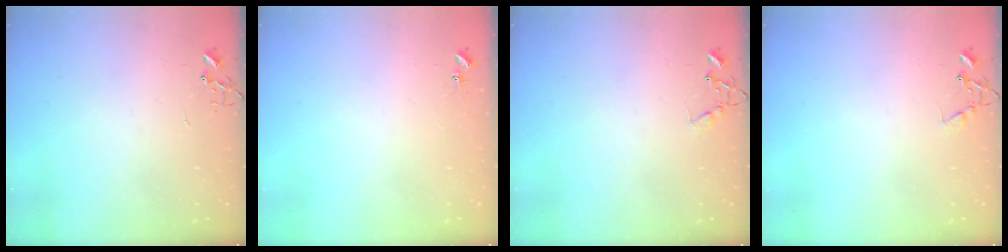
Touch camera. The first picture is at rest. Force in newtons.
{"total": 5.4, "press": 5.4, "slide": 0.6}
{"total": 7.5, "press": 7.5, "slide": 0.4}
{"total": 7.5, "press": 7.5, "slide": 0.4}